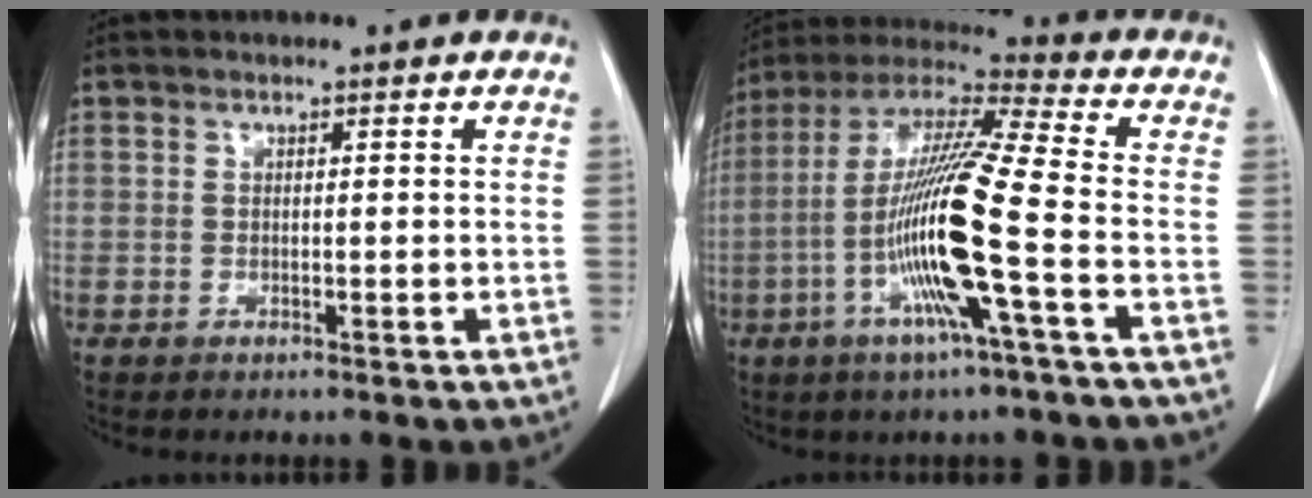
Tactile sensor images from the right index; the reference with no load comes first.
{"total": 17.1, "force": [-4.5, -0.5, 16.5], "torque": [-0.331, -0.007, -0.098]}